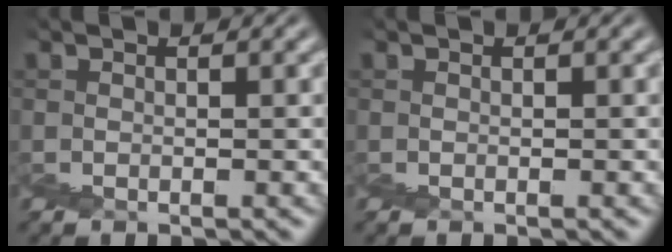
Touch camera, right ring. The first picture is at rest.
{"total": 0.0}